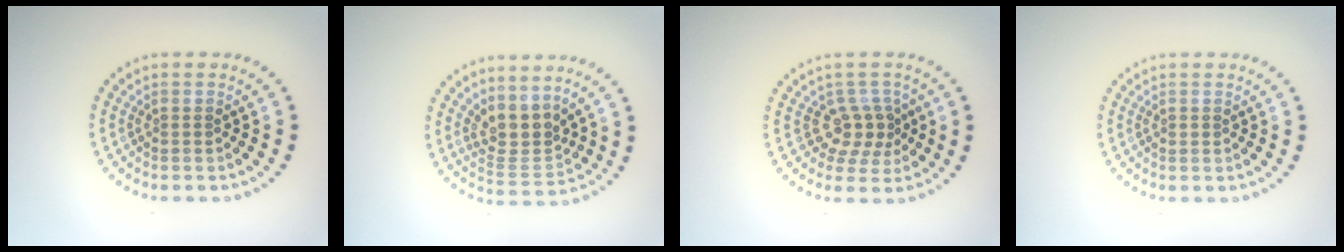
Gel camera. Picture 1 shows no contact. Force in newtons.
{"total": 3.2, "press": 2.4, "slide": 2.1}
{"total": 2.7, "press": 2.2, "slide": 1.6}
{"total": 0.5, "press": 0.5, "slide": 0.1}